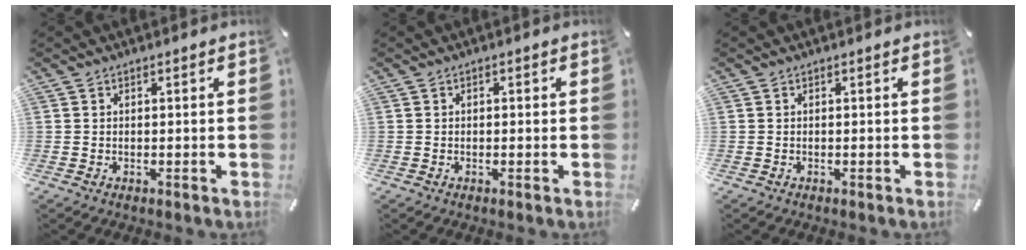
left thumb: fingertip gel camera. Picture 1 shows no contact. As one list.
[{"total": 0.6, "force": [-0.1, 0.5, 0.3], "torque": [-0.005, 0.002, -0.003]}, {"total": 0.0}]